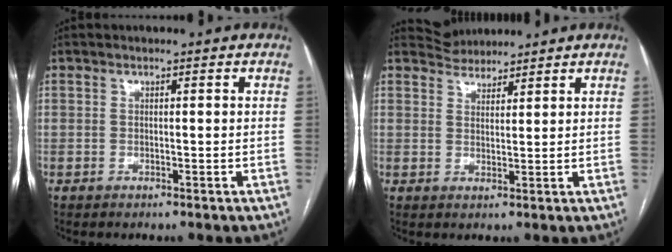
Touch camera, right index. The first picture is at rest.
{"total": 3.4, "force": [3.3, 0.9, -0.4], "torque": [0.001, 0.017, 0.060]}